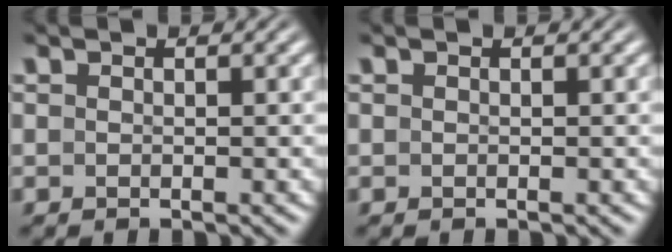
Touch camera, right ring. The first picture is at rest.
{"total": 0.0}